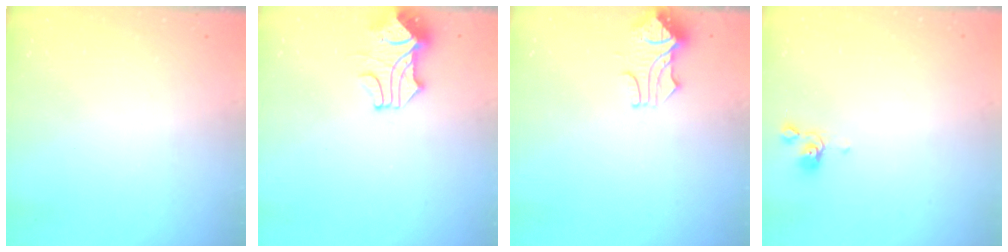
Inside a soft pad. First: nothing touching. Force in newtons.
{"total": 2.2, "press": 2.1, "slide": 0.7}
{"total": 1.0, "press": 0.2, "slide": 1.0}
{"total": 0.9, "press": 0.8, "slide": 0.3}